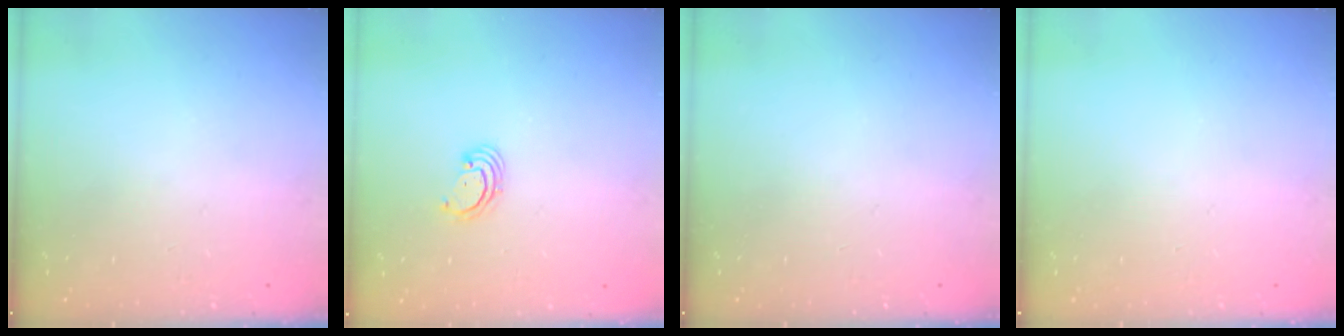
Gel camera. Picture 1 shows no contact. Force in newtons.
{"total": 2.6, "press": 2.6, "slide": 0.3}
{"total": 0.0}
{"total": 0.0}